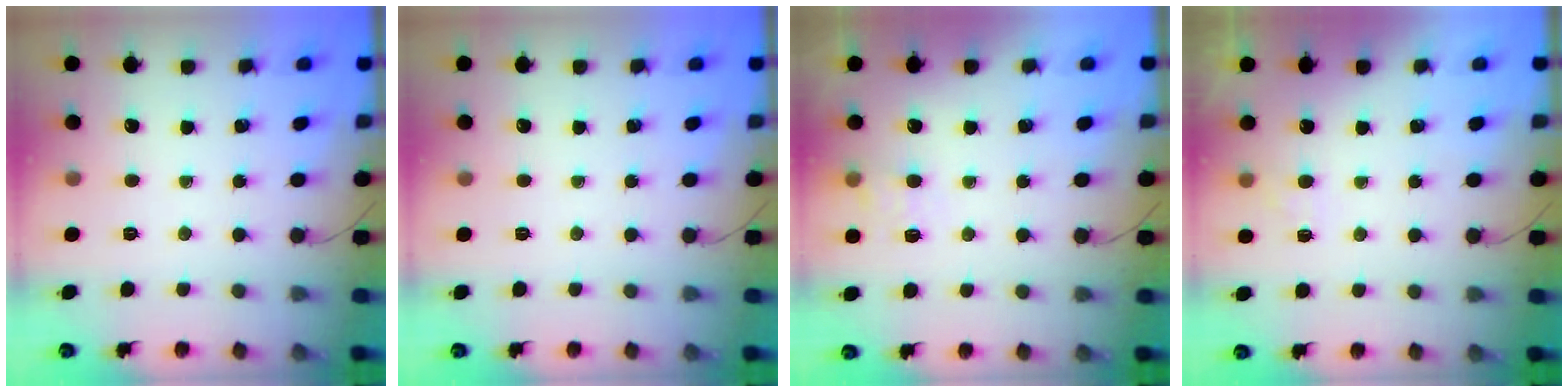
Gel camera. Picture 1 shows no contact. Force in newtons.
{"total": 0.0}
{"total": 7.9, "press": 7.8, "slide": 1.6}
{"total": 3.8, "press": 3.6, "slide": 1.3}